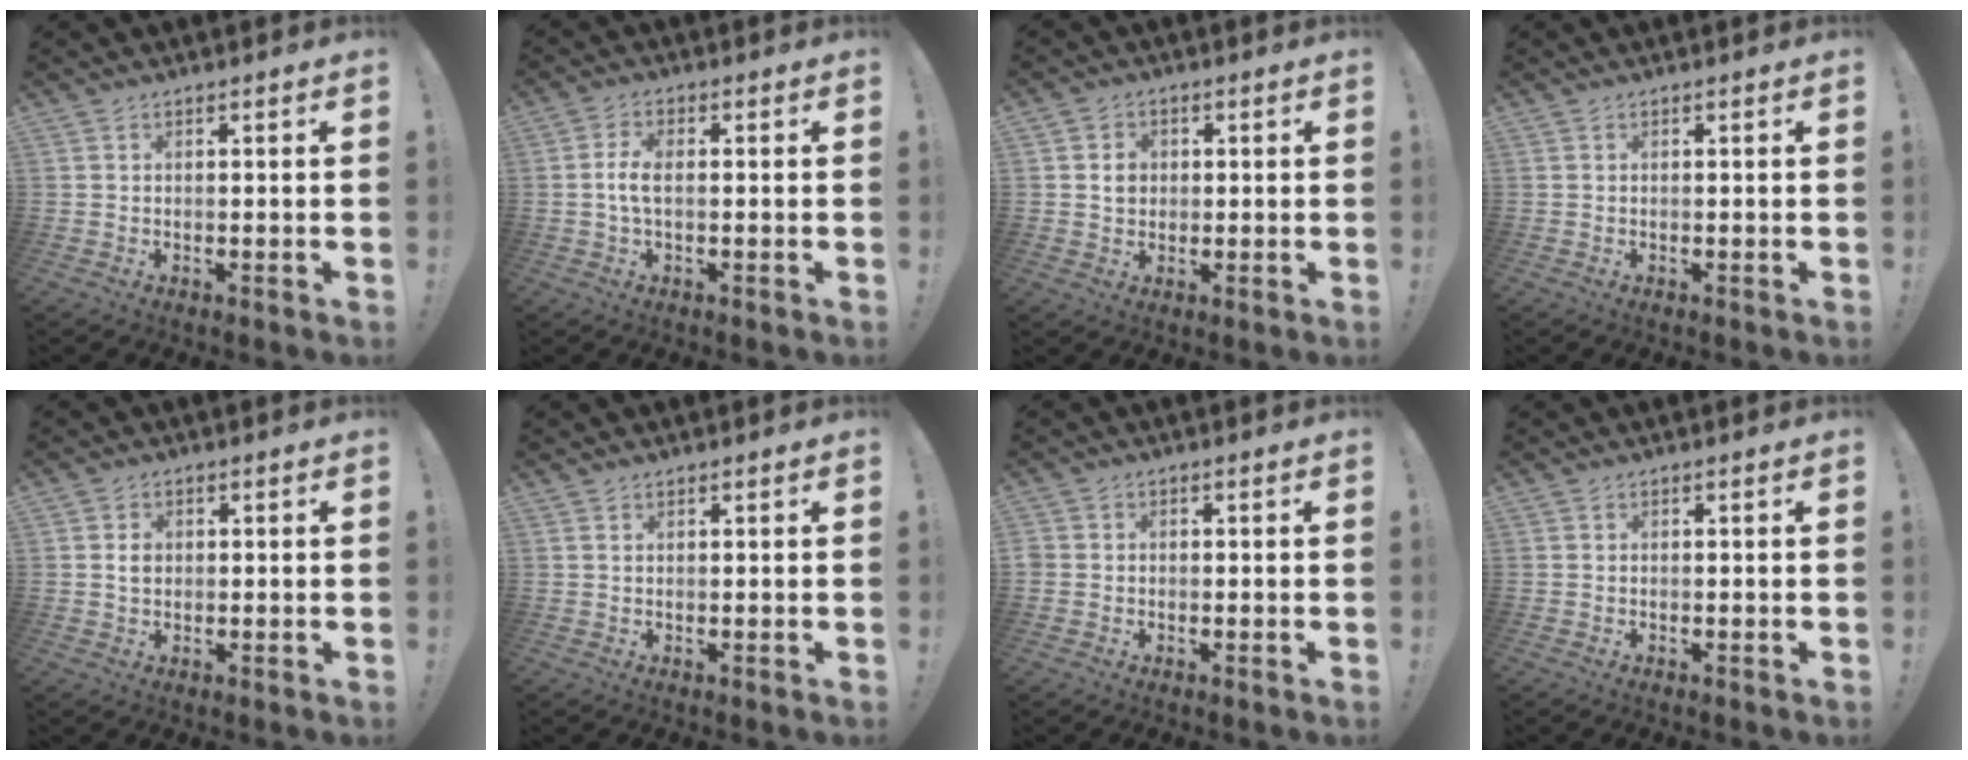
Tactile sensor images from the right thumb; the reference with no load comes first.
{"total": 4.8, "force": [-0.1, 2.2, 4.3], "torque": [-0.090, 0.004, -0.004]}
{"total": 4.5, "force": [0.6, 4.1, 1.7], "torque": [-0.014, 0.000, 0.008]}
{"total": 0.0}
{"total": 2.5, "force": [0.3, 2.1, 1.3], "torque": [-0.009, -0.003, 0.002]}
{"total": 0.7, "force": [0.5, 0.4, 0.3], "torque": [-0.002, -0.002, 0.010]}
{"total": 1.9, "force": [-0.5, 1.6, 0.8], "torque": [-0.014, 0.007, -0.007]}
{"total": 0.0}